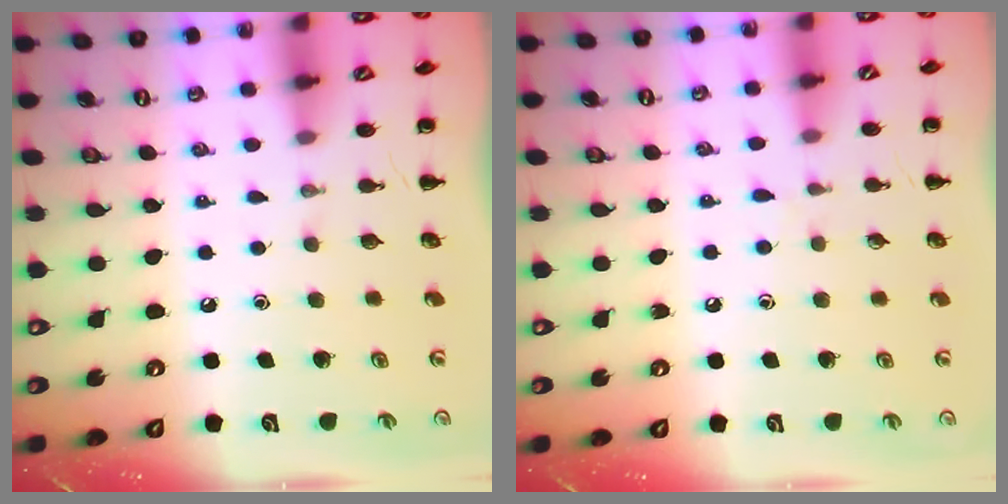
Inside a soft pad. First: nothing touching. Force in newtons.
{"total": 3.8, "press": 3.4, "slide": 1.6}